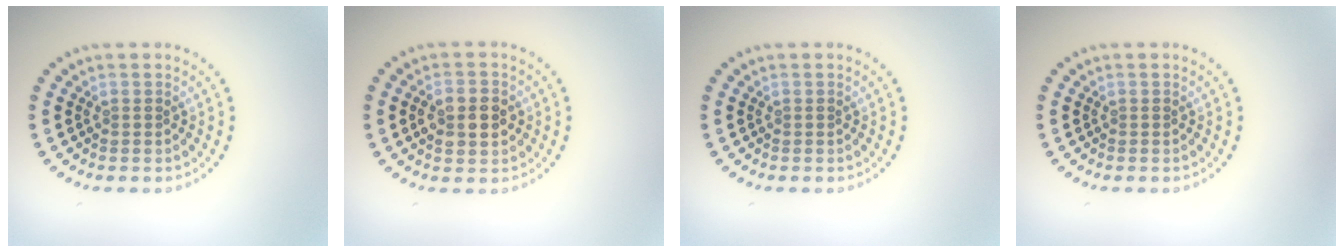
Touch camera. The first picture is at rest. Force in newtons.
{"total": 3.7, "press": 3.7, "slide": 0.2}
{"total": 0.0}
{"total": 0.0}